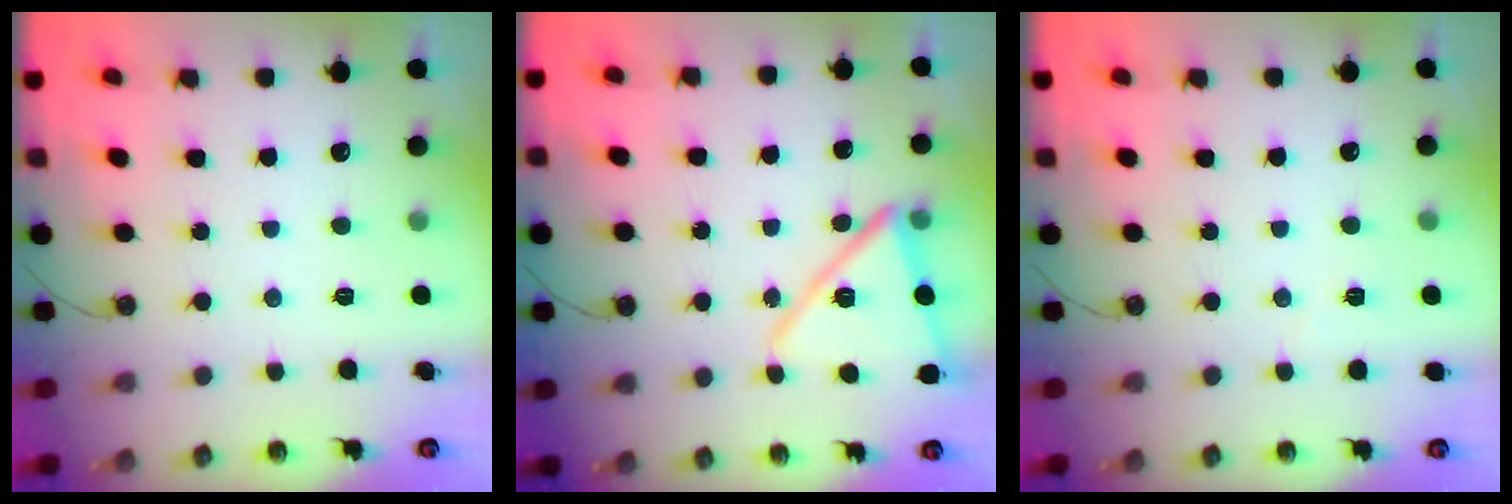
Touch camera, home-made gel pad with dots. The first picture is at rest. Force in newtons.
{"total": 15.2, "press": 15.1, "slide": 1.9}
{"total": 2.5, "press": 2.3, "slide": 0.9}